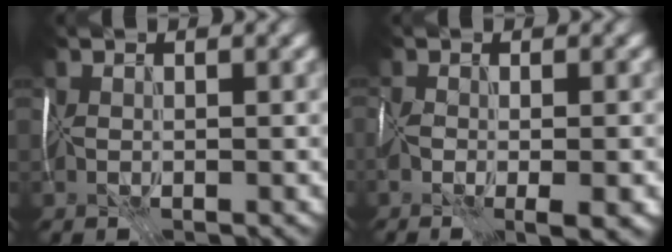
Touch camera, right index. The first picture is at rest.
{"total": 4.4, "force": [-1.8, 1.5, 3.8], "torque": [-0.057, -0.011, -0.022]}